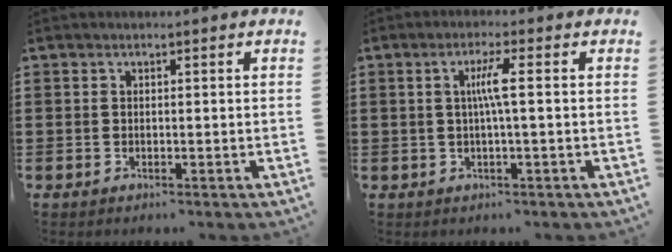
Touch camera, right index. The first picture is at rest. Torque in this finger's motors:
{"motor_torque": [0.80, -0.26, 0.42, 0.09]}